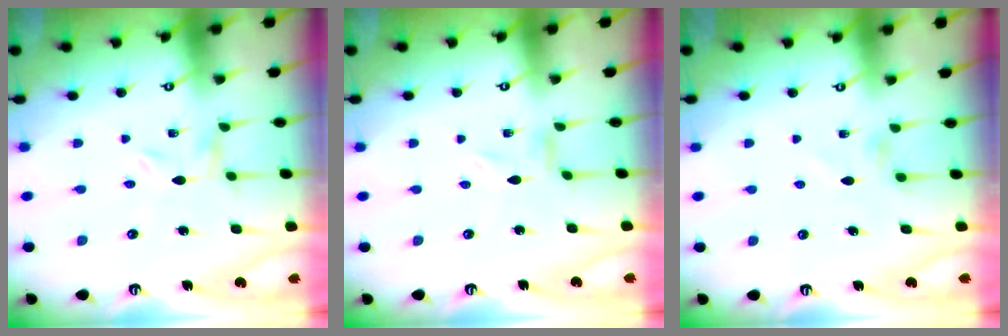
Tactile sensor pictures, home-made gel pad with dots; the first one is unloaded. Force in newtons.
{"total": 0.6, "press": 0.6, "slide": 0.1}
{"total": 3.0, "press": 3.0, "slide": 0.4}